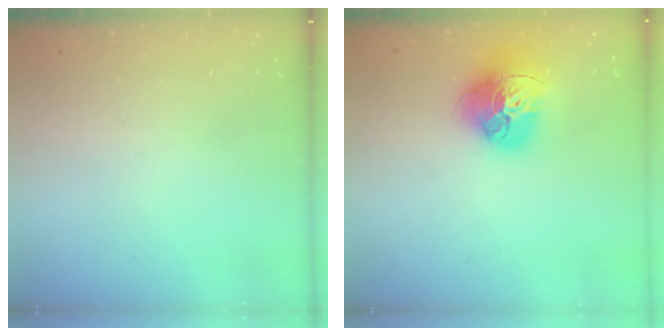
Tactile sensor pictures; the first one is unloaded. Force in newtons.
{"total": 17.8, "press": 17.8, "slide": 1.6}